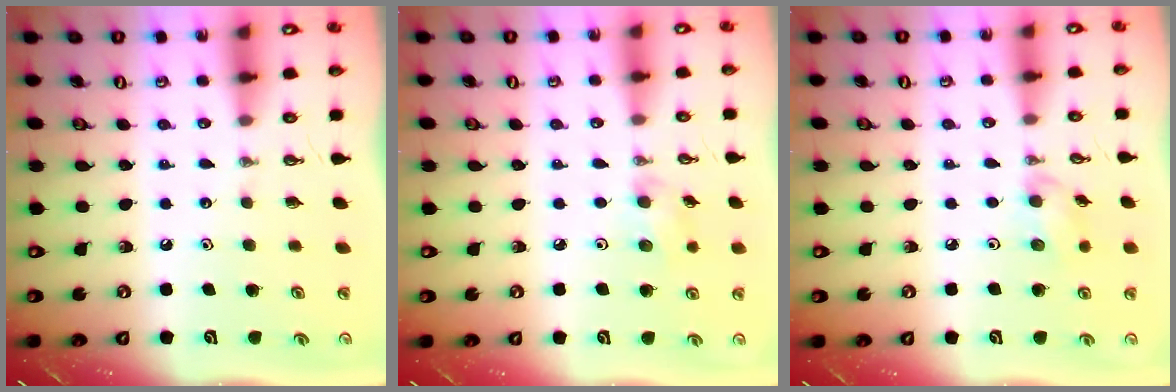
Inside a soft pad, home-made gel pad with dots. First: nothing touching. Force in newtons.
{"total": 5.6, "press": 5.3, "slide": 2.0}
{"total": 5.4, "press": 5.2, "slide": 1.5}